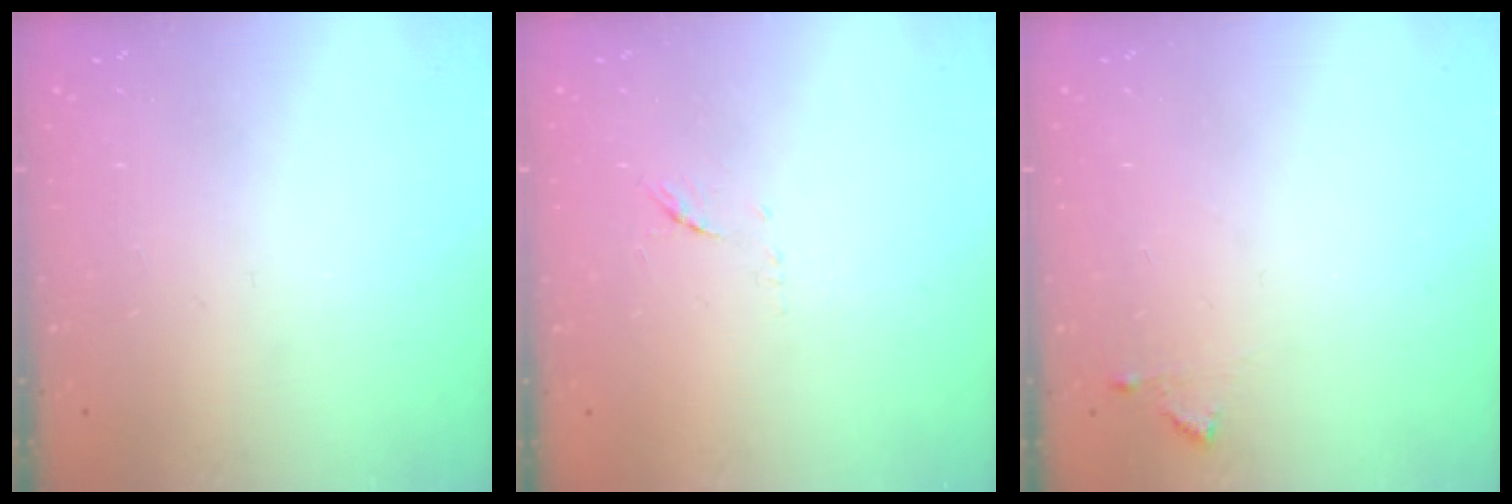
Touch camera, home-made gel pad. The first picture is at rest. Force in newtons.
{"total": 5.4, "press": 5.3, "slide": 0.9}
{"total": 4.4, "press": 4.3, "slide": 0.4}